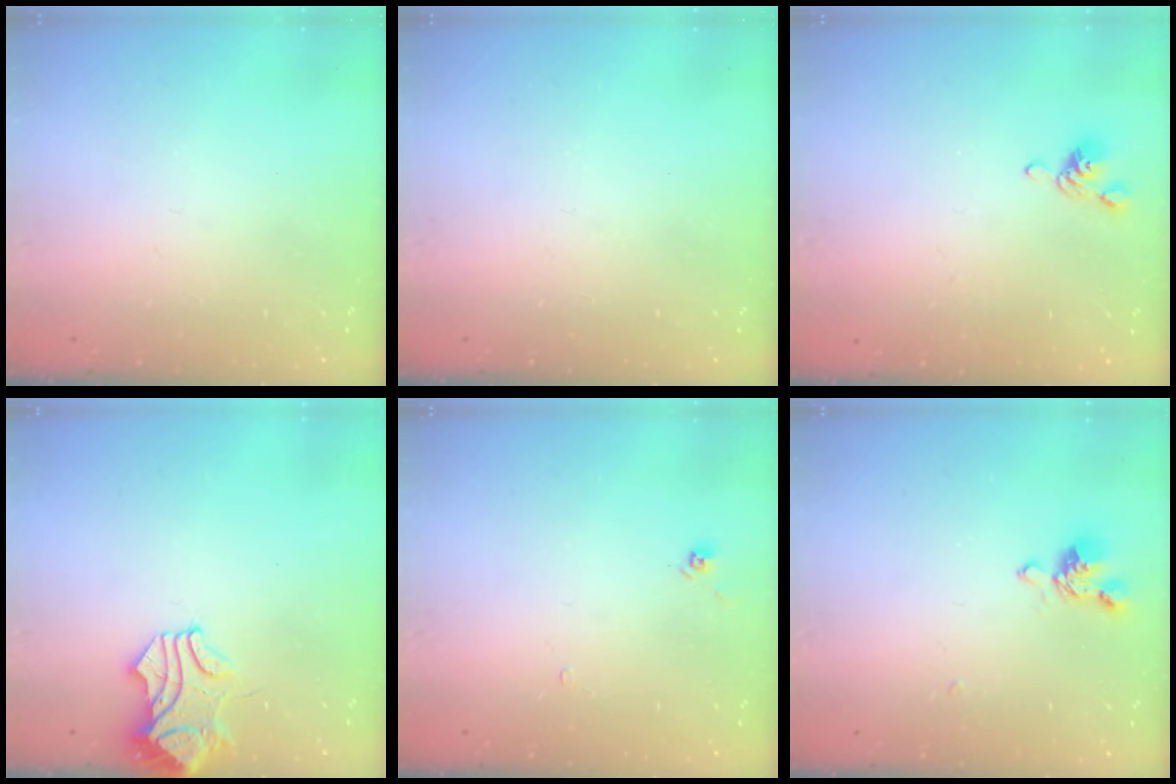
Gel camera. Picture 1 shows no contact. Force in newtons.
{"total": 0.0}
{"total": 6.4, "press": 6.4, "slide": 0.5}
{"total": 1.9, "press": 1.7, "slide": 0.8}
{"total": 4.6, "press": 4.6, "slide": 0.4}
{"total": 2.0, "press": 1.8, "slide": 0.8}